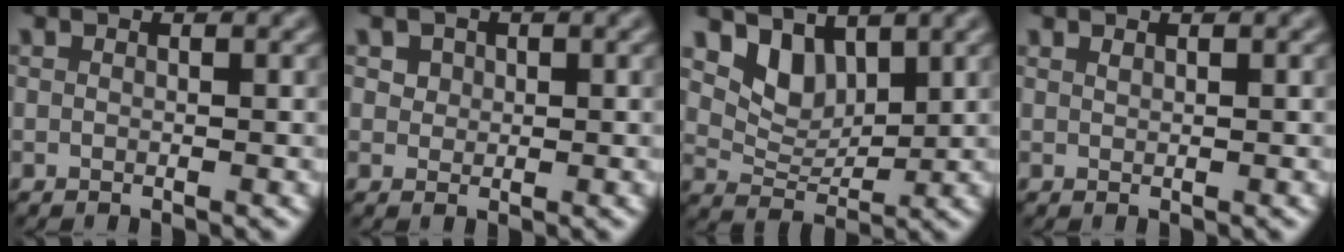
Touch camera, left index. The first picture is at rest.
{"total": 2.7, "force": [1.1, 2.1, 1.2], "torque": [-0.034, 0.009, 0.015]}
{"total": 3.0, "force": [1.9, 1.8, 1.4], "torque": [-0.034, -0.014, 0.036]}
{"total": 0.0}